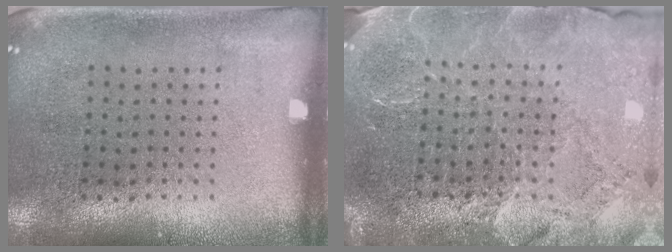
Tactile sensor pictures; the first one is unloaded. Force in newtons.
{"total": 3.6, "press": 3.4, "slide": 1.1}